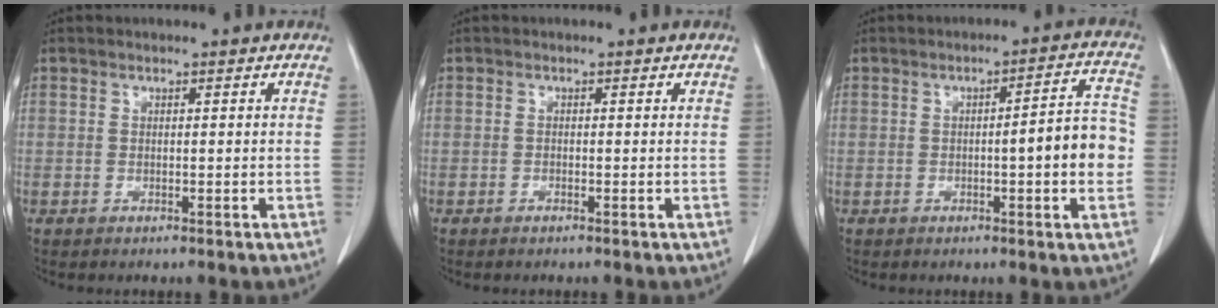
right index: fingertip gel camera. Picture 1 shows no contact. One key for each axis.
{"total": 0.5, "fx": -0.4, "fy": 0.0, "fz": 0.3, "tx": -0.007, "ty": 0.000, "tz": -0.009}
{"total": 7.7, "fx": -1.1, "fy": 1.0, "fz": 7.6, "tx": -0.095, "ty": 0.018, "tz": -0.017}